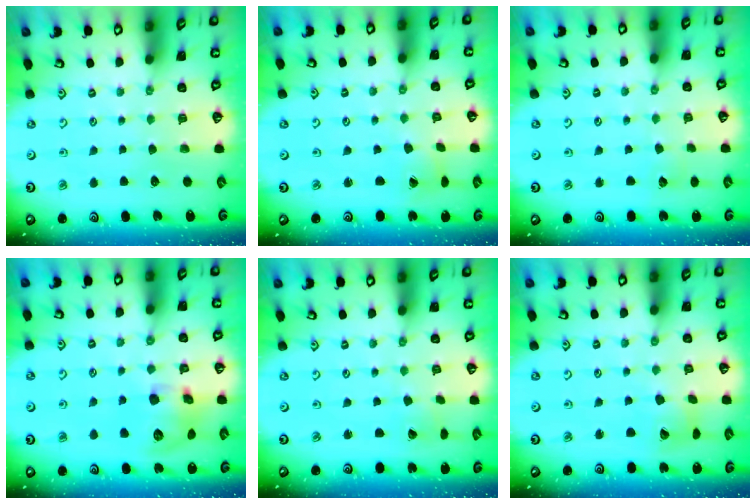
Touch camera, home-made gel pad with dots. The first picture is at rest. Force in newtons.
{"total": 1.9, "press": 1.9, "slide": 0.2}
{"total": 2.8, "press": 2.8, "slide": 0.2}
{"total": 11.6, "press": 11.5, "slide": 1.8}
{"total": 0.0}
{"total": 7.4, "press": 7.3, "slide": 1.1}